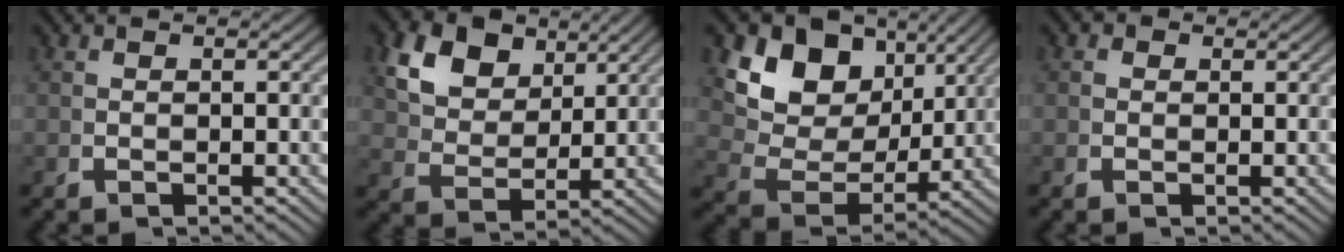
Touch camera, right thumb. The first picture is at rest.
{"total": 7.8, "force": [3.6, 5.1, 4.6], "torque": [-0.103, -0.011, 0.072]}
{"total": 11.7, "force": [2.9, 8.2, 7.8], "torque": [-0.158, -0.014, 0.052]}
{"total": 1.1, "force": [0.3, 1.0, 0.3], "torque": [-0.008, -0.006, 0.003]}